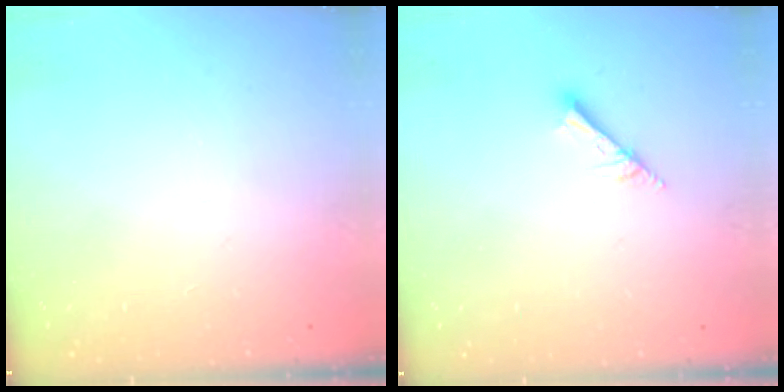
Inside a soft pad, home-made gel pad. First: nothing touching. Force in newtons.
{"total": 2.0, "press": 2.0, "slide": 0.1}